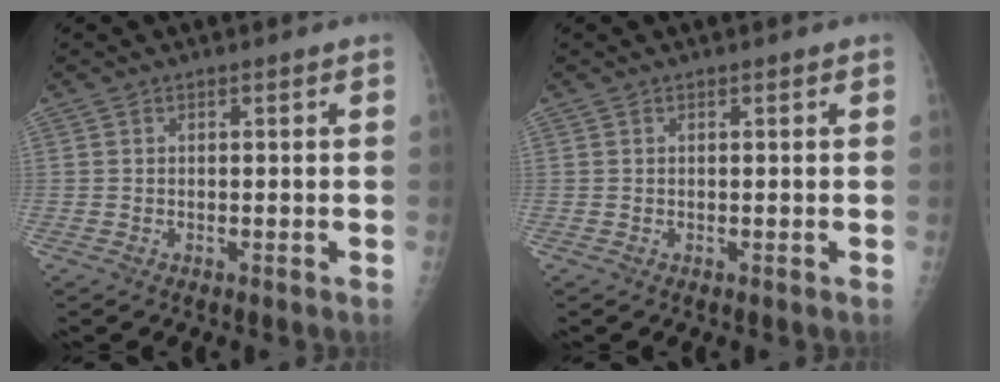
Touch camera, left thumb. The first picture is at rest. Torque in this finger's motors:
{"motor_torque": [0.00, 0.00, -0.02, -0.02, 0.00]}